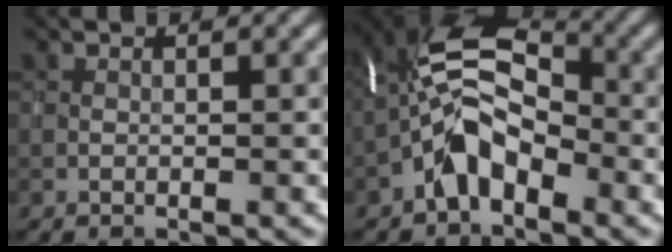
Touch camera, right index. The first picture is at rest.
{"total": 6.7, "force": [-2.4, 3.7, 5.0], "torque": [-0.101, 0.018, -0.058]}